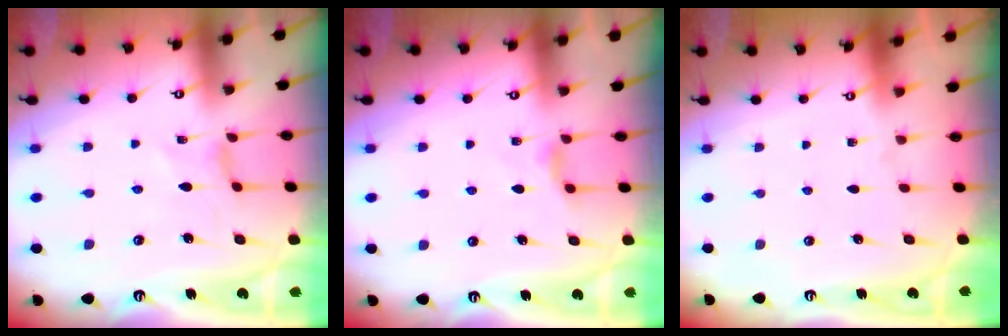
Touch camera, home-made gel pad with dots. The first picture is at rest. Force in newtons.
{"total": 4.6, "press": 4.5, "slide": 0.6}
{"total": 0.0}